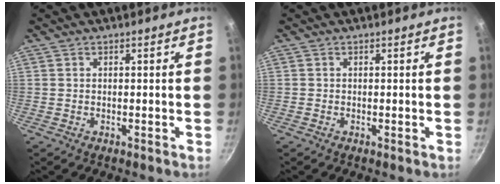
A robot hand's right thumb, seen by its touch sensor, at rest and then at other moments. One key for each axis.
{"total": 0.0}